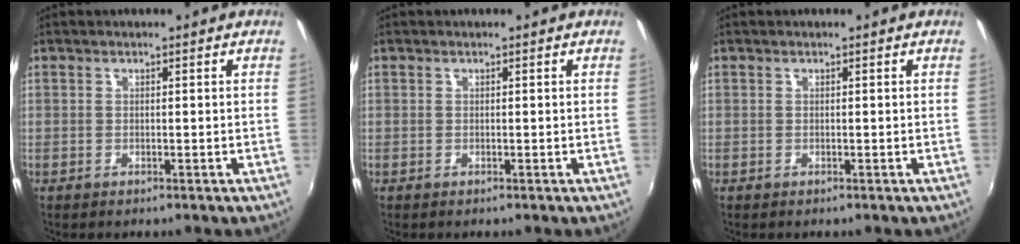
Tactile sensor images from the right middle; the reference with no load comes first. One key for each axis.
{"total": 0.0}
{"total": 0.0}